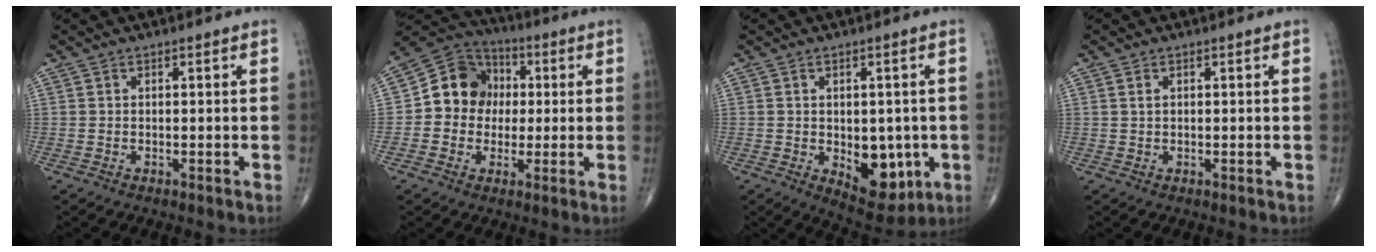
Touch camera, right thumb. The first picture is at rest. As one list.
[{"total": 11.7, "force": [0.4, 10.5, 5.2], "torque": [-0.049, 0.026, -0.005]}, {"total": 10.2, "force": [-2.3, 6.0, 7.9], "torque": [-0.066, -0.011, -0.017]}, {"total": 0.9, "force": [0.4, 0.5, 0.6], "torque": [-0.014, 0.004, 0.009]}]